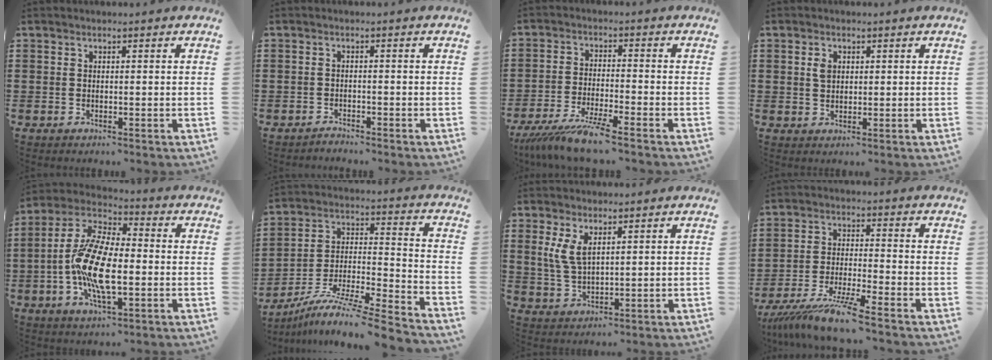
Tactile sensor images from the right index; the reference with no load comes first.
{"total": 1.2, "force": [-1.2, 0.0, -0.1], "torque": [-0.002, 0.003, -0.027]}
{"total": 6.9, "force": [-5.8, -0.4, 3.7], "torque": [-0.087, -0.020, -0.113]}
{"total": 2.1, "force": [0.7, 1.4, 1.5], "torque": [-0.033, 0.006, 0.012]}
{"total": 12.8, "force": [-2.3, 5.1, 11.5], "torque": [-0.268, -0.012, -0.051]}
{"total": 9.3, "force": [-8.1, 0.0, 4.6], "torque": [-0.078, 0.002, -0.166]}
{"total": 4.5, "force": [2.0, 2.1, 3.5], "torque": [-0.091, -0.001, 0.031]}
{"total": 8.4, "force": [-7.1, -0.6, 4.5], "torque": [-0.098, -0.014, -0.141]}